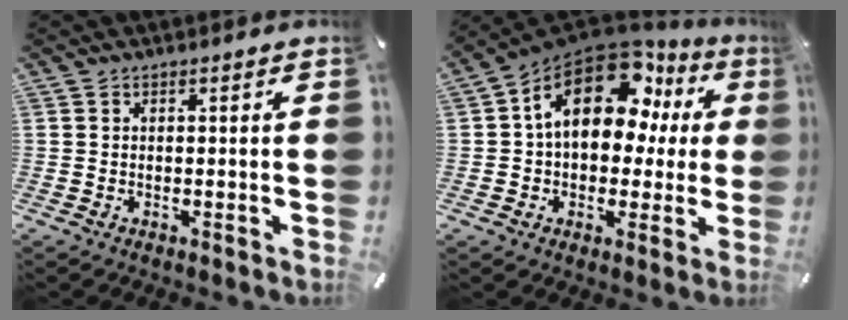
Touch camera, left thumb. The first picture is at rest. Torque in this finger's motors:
{"motor_torque": [2.40, 2.61, 2.45, -0.32, 0.26]}